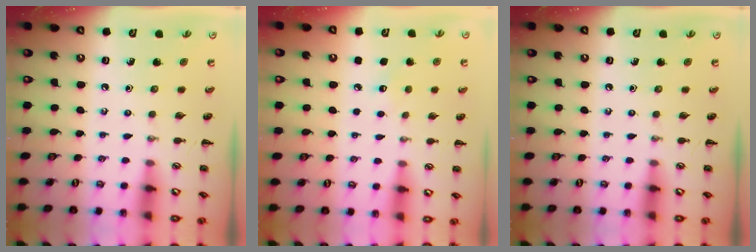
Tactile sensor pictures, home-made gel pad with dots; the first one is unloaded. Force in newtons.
{"total": 5.1, "press": 5.0, "slide": 1.2}
{"total": 0.0}